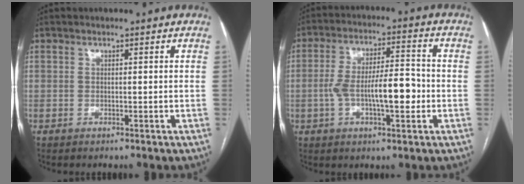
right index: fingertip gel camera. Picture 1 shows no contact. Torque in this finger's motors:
{"motor_torque": [1.45, -0.69, 0.75, 0.20]}